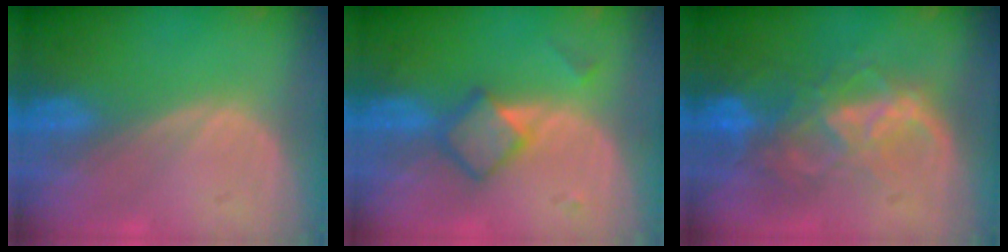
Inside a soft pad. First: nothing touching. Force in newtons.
{"total": 4.7, "press": 4.6, "slide": 0.6}
{"total": 8.8, "press": 7.6, "slide": 4.4}